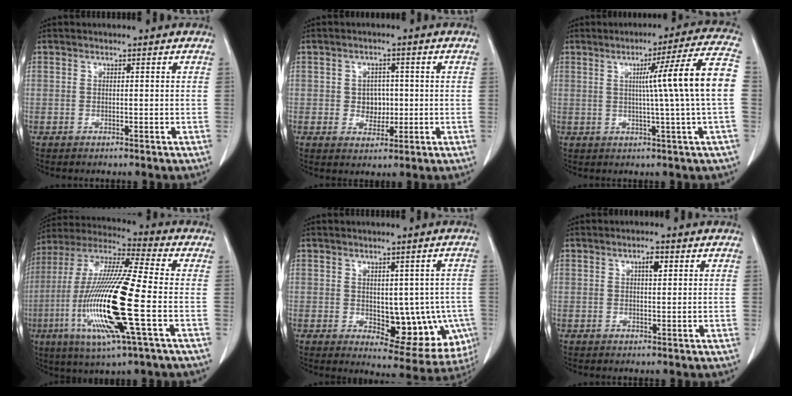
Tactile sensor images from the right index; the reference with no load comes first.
{"total": 3.8, "force": [-0.1, 3.1, 2.1], "torque": [-0.026, 0.008, 0.005]}
{"total": 12.7, "force": [0.9, -2.5, 12.4], "torque": [-0.170, 0.008, 0.010]}
{"total": 20.5, "force": [-4.8, 1.3, 19.9], "torque": [-0.424, -0.022, -0.096]}
{"total": 11.4, "force": [-1.6, 5.9, 9.6], "torque": [-0.097, 0.004, -0.001]}
{"total": 2.0, "force": [0.8, 0.6, 1.7], "torque": [-0.030, 0.000, 0.012]}